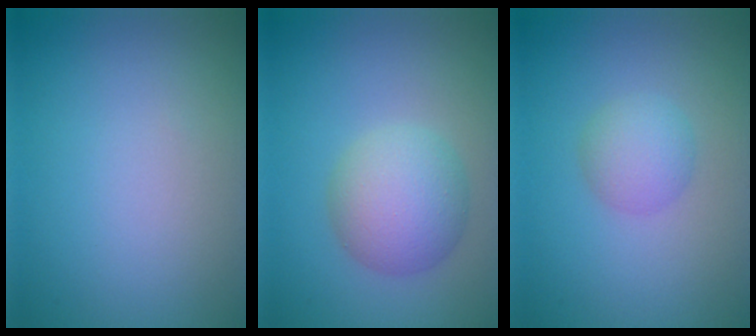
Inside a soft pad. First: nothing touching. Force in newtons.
{"total": 5.1, "press": 5.1, "slide": 0.2}
{"total": 2.4, "press": 2.4, "slide": 0.0}